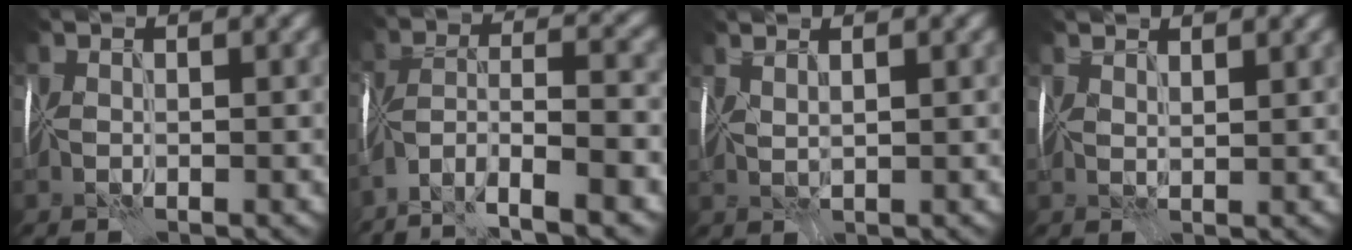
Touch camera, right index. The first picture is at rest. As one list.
[{"total": 7.3, "force": [-4.6, 2.0, 5.4], "torque": [-0.092, 0.011, -0.089]}, {"total": 1.4, "force": [1.2, 0.1, 0.7], "torque": [-0.019, 0.003, 0.024]}, {"total": 2.6, "force": [2.4, 0.6, 0.9], "torque": [-0.020, 0.006, 0.039]}]